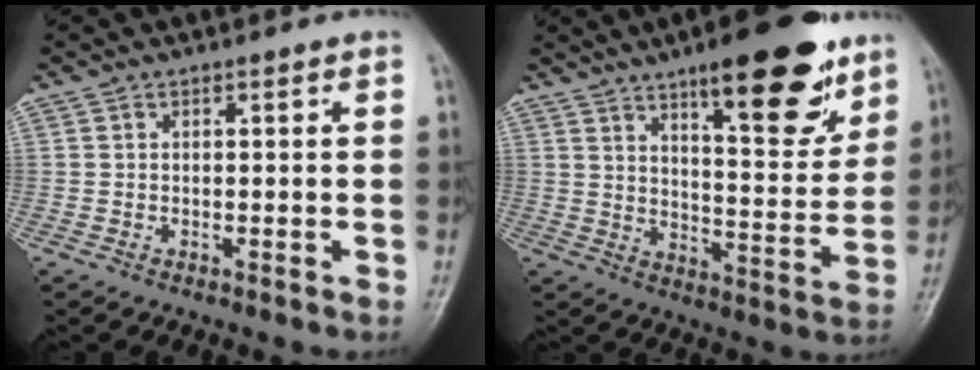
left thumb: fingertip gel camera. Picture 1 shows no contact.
{"total": 18.7, "force": [11.5, 5.8, 13.6], "torque": [-0.151, -0.062, 0.174]}